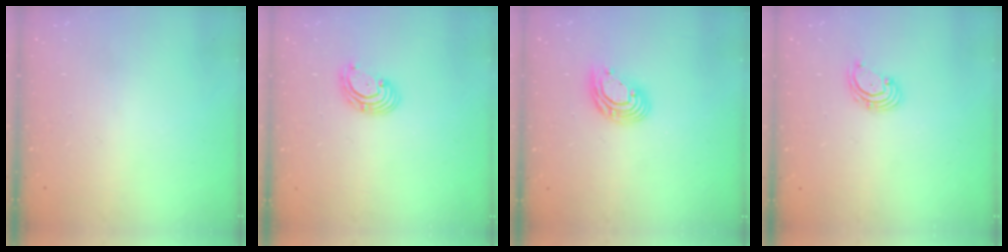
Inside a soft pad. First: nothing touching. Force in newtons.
{"total": 2.8, "press": 2.8, "slide": 0.2}
{"total": 10.5, "press": 10.4, "slide": 1.9}
{"total": 2.6, "press": 2.5, "slide": 0.6}